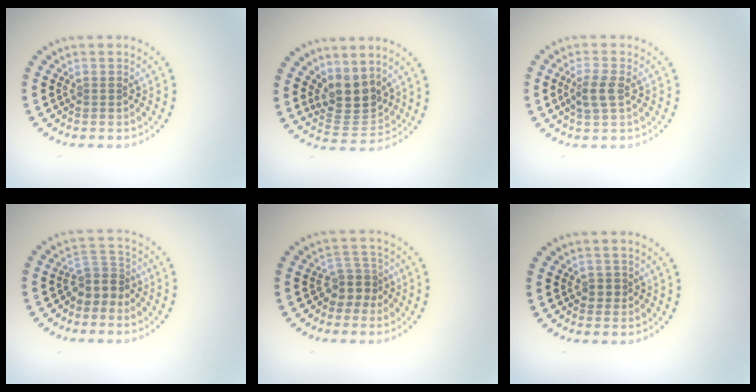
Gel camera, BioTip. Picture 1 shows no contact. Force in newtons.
{"total": 3.9, "press": 3.3, "slide": 1.9}
{"total": 2.4, "press": 2.3, "slide": 0.5}
{"total": 2.8, "press": 2.2, "slide": 1.7}
{"total": 2.5, "press": 1.8, "slide": 1.6}
{"total": 1.0, "press": 0.9, "slide": 0.4}